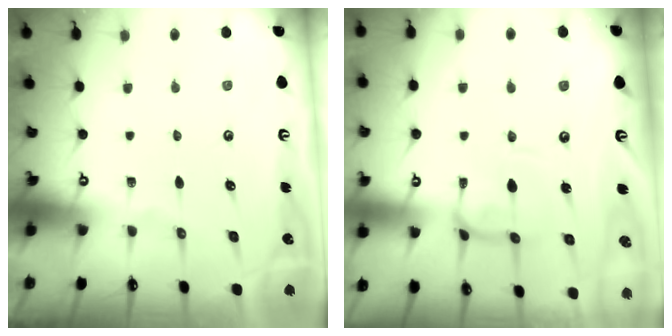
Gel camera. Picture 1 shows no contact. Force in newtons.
{"total": 3.4, "press": 3.3, "slide": 0.8}